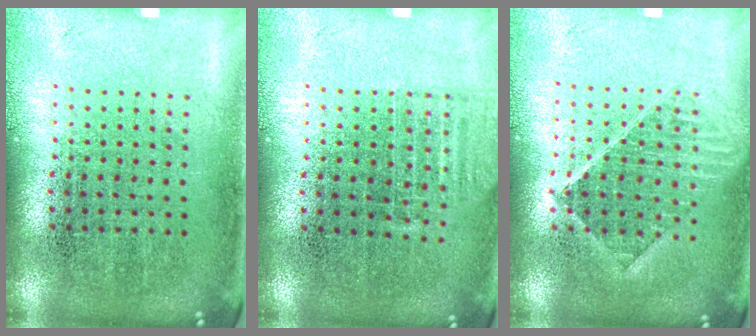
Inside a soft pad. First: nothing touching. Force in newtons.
{"total": 0.9, "press": 0.8, "slide": 0.3}
{"total": 1.2, "press": 1.1, "slide": 0.4}